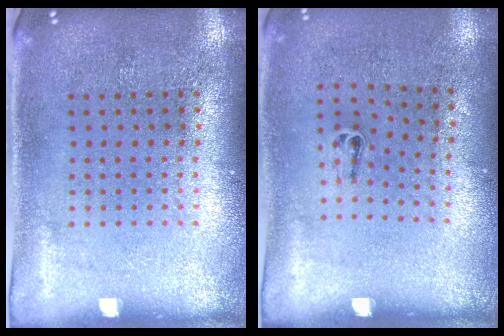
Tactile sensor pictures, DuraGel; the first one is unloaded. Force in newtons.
{"total": 0.5, "press": 0.2, "slide": 0.5}